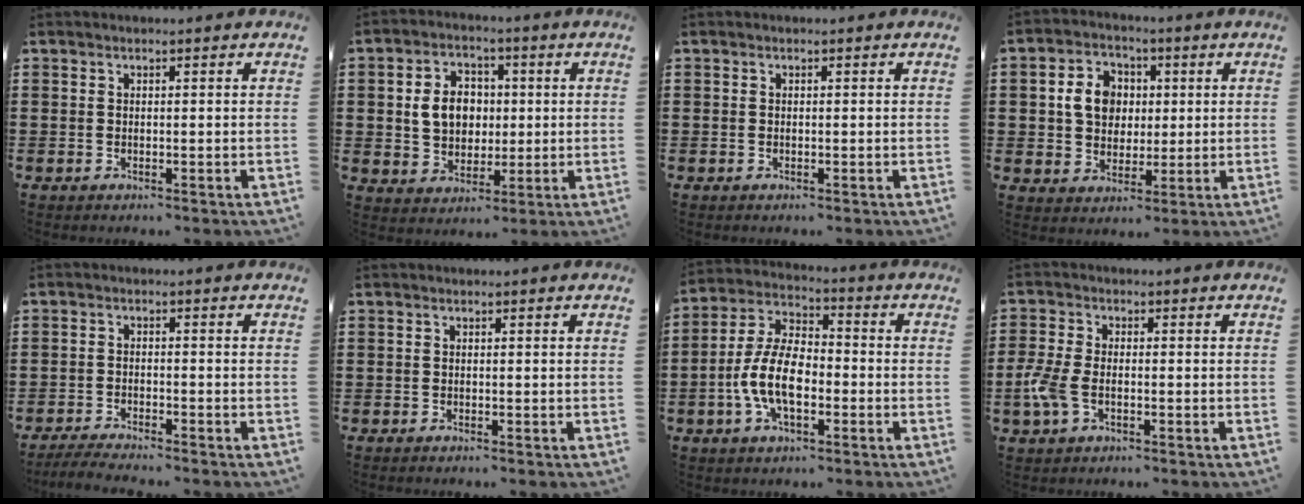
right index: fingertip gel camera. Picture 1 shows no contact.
{"total": 7.1, "force": [0.5, 5.8, 4.0], "torque": [-0.087, 0.011, 0.003]}
{"total": 0.0}
{"total": 6.9, "force": [1.0, 6.0, 3.3], "torque": [-0.085, 0.016, 0.012]}
{"total": 2.8, "force": [-2.8, -0.1, 0.4], "torque": [-0.013, -0.003, -0.059]}
{"total": 0.0}
{"total": 9.5, "force": [-2.8, 4.6, 7.8], "torque": [-0.187, -0.006, -0.059]}
{"total": 5.1, "force": [-1.6, 2.4, 4.1], "torque": [-0.106, -0.011, -0.035]}